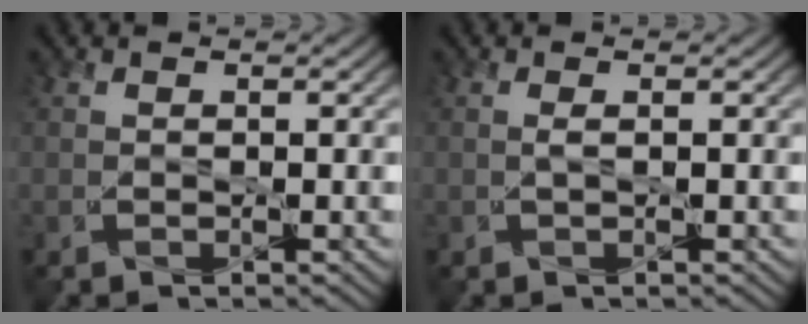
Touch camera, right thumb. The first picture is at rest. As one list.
[{"total": 0.6, "force": [0.1, 0.1, 0.5], "torque": [-0.016, 0.002, 0.000]}]